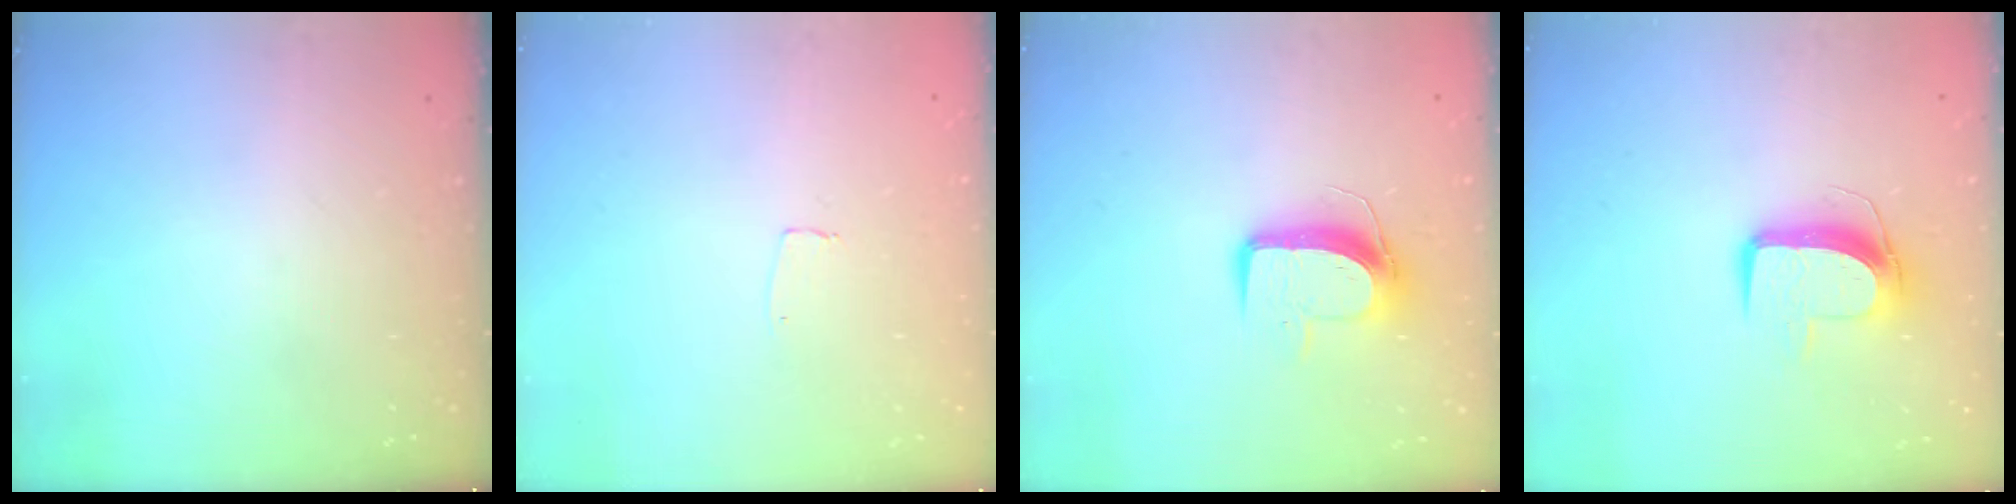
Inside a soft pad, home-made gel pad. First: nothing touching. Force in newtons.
{"total": 3.2, "press": 3.2, "slide": 0.2}
{"total": 8.9, "press": 8.9, "slide": 0.7}
{"total": 9.9, "press": 9.9, "slide": 0.6}